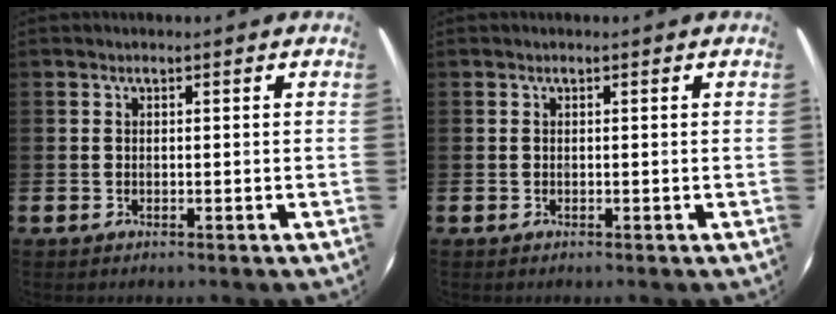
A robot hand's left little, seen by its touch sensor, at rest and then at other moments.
{"total": 0.0}